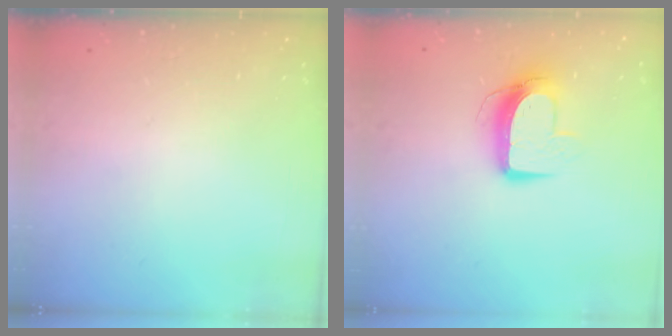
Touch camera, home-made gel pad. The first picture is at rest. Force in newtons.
{"total": 10.2, "press": 10.2, "slide": 0.6}